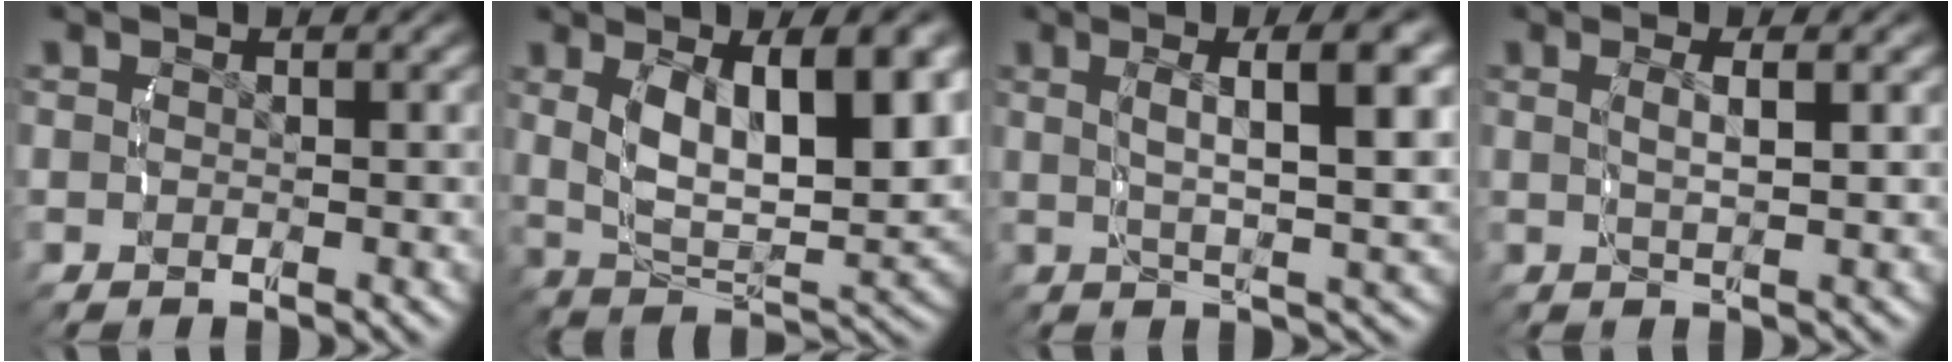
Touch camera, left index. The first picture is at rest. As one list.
[{"total": 10.0, "force": [0.9, 5.2, 8.5], "torque": [-0.158, -0.017, 0.028]}, {"total": 6.8, "force": [1.5, 1.0, 6.5], "torque": [-0.088, 0.009, 0.029]}, {"total": 2.7, "force": [0.7, 0.2, 2.6], "torque": [-0.046, -0.004, 0.019]}]